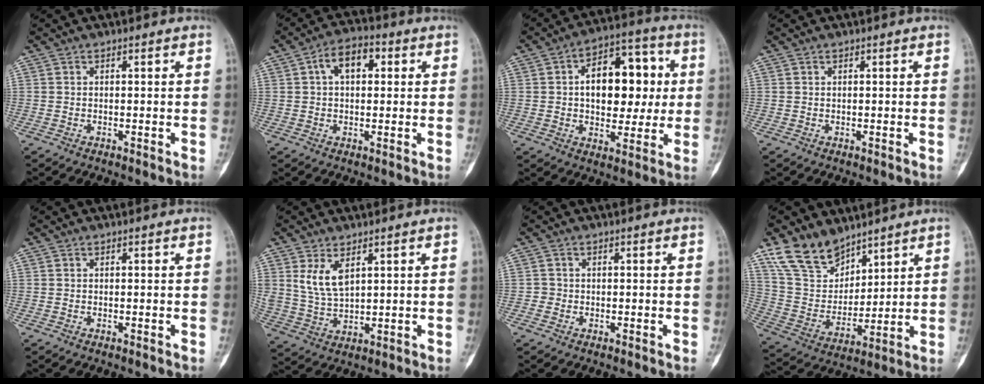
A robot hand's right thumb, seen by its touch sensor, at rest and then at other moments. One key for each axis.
{"total": 7.3, "fx": 1.8, "fy": 4.3, "fz": 5.6, "tx": -0.083, "ty": 0.017, "tz": 0.022}
{"total": 16.6, "fx": 2.1, "fy": 10.2, "fz": 13.0, "tx": -0.146, "ty": 0.021, "tz": 0.027}
{"total": 0.0}
{"total": 0.0}
{"total": 6.8, "fx": 3.1, "fy": 3.5, "fz": 5.0, "tx": -0.090, "ty": -0.019, "tz": 0.074}
{"total": 1.1, "fx": -0.2, "fy": 1.1, "fz": 0.0, "tx": 0.006, "ty": 0.006, "tz": -0.007}
{"total": 13.3, "fx": 9.7, "fy": 7.9, "fz": 4.4, "tx": -0.060, "ty": -0.051, "tz": 0.204}